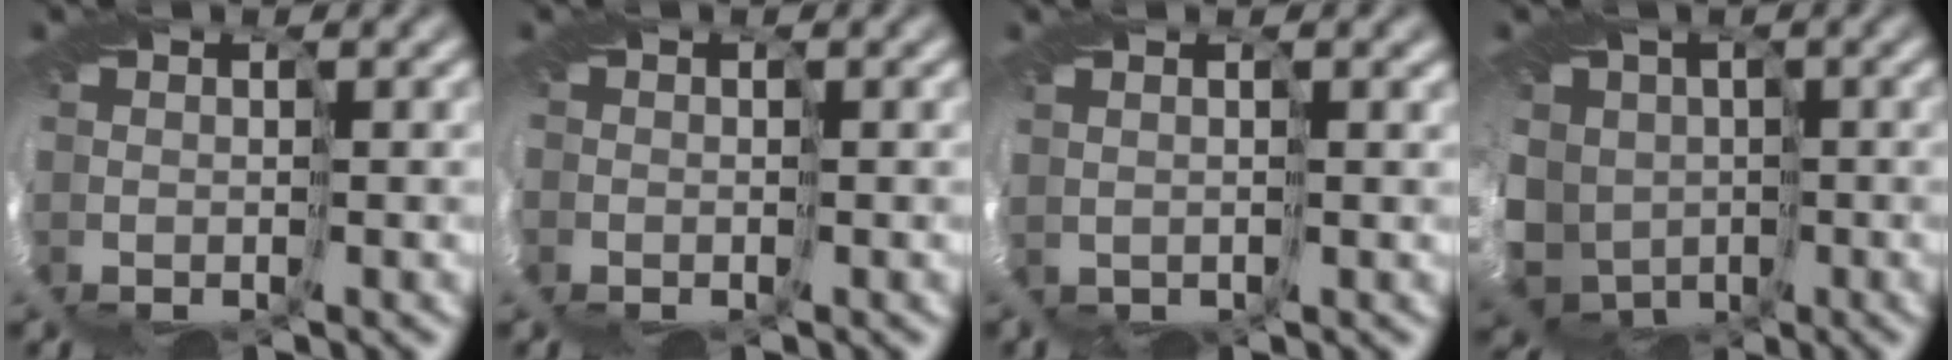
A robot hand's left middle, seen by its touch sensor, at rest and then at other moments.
{"total": 2.2, "force": [-1.0, 1.9, 0.6], "torque": [-0.013, 0.002, -0.011]}
{"total": 0.5, "force": [0.3, -0.3, -0.3], "torque": [0.005, 0.009, 0.013]}
{"total": 10.9, "force": [-2.1, 9.5, 4.8], "torque": [-0.139, -0.009, -0.054]}